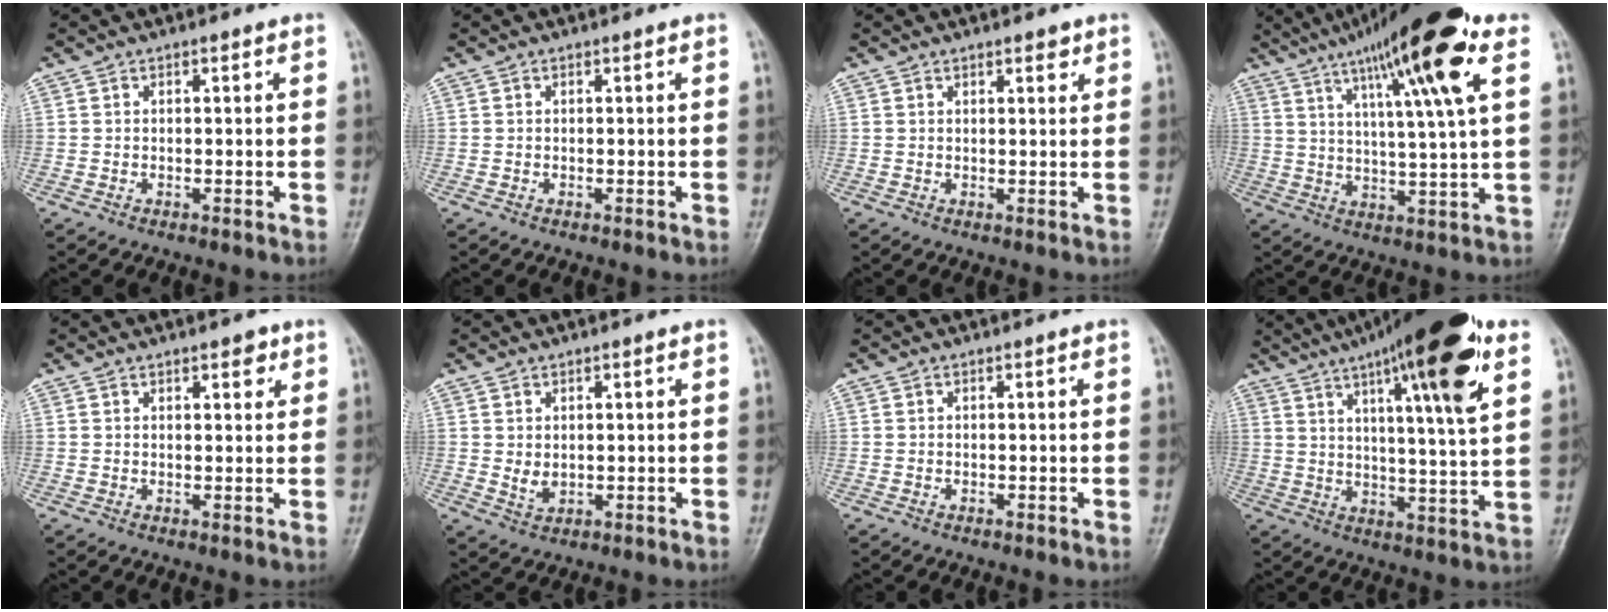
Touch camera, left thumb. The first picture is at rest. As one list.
[{"total": 0.0}, {"total": 2.1, "force": [1.4, 0.9, 1.3], "torque": [-0.010, -0.006, 0.018]}, {"total": 19.0, "force": [9.4, 2.3, 16.4], "torque": [-0.256, -0.011, 0.147]}, {"total": 2.8, "force": [1.7, 1.3, 1.8], "torque": [-0.011, -0.006, 0.021]}, {"total": 3.0, "force": [0.5, 2.0, 2.1], "torque": [-0.028, -0.010, 0.017]}, {"total": 0.0}, {"total": 21.4, "force": [9.8, 3.4, 18.7], "torque": [-0.293, 0.007, 0.148]}]